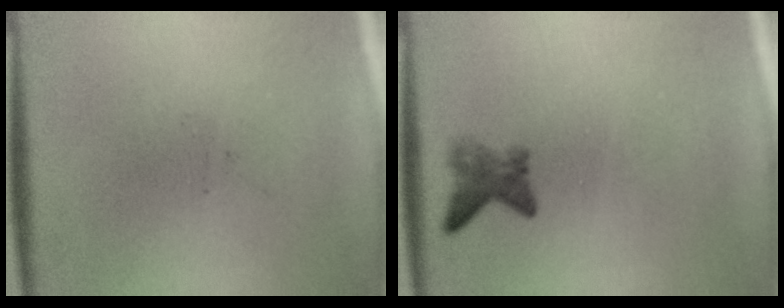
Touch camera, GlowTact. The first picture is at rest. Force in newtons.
{"total": 2.0}